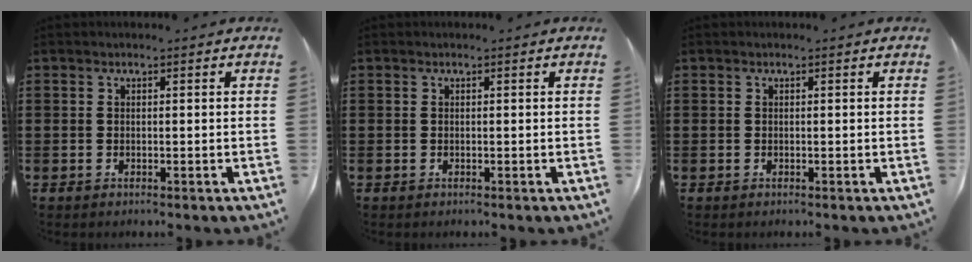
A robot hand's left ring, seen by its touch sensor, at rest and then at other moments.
{"total": 0.0}
{"total": 0.0}